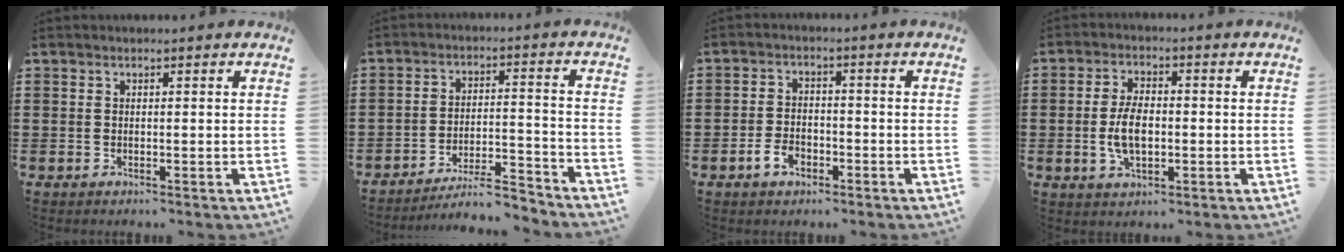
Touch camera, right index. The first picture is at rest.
{"total": 6.6, "force": [-6.0, 0.6, 2.7], "torque": [-0.047, 0.005, -0.116]}
{"total": 2.3, "force": [-1.3, 1.5, 1.1], "torque": [-0.022, 0.004, -0.026]}
{"total": 6.0, "force": [-0.8, 3.1, 5.0], "torque": [-0.112, -0.001, -0.019]}